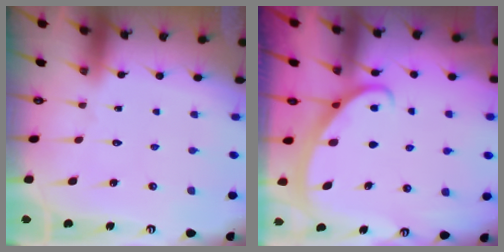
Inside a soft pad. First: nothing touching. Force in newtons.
{"total": 2.6, "press": 2.6, "slide": 0.4}